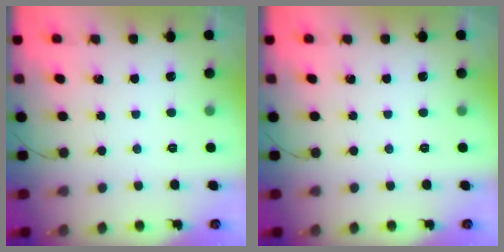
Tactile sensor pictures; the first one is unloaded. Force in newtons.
{"total": 0.0}